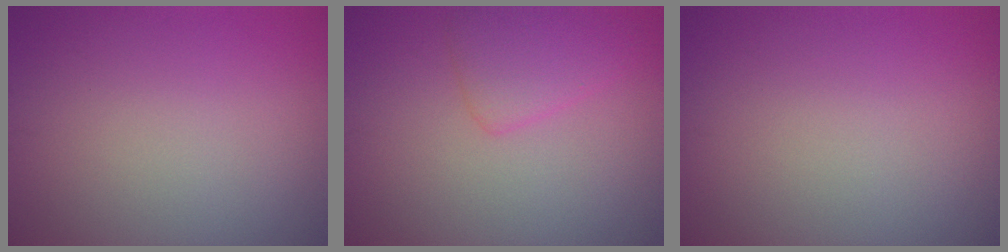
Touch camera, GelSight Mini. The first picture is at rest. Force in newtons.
{"total": 2.6, "press": 2.6, "slide": 0.1}
{"total": 0.0}